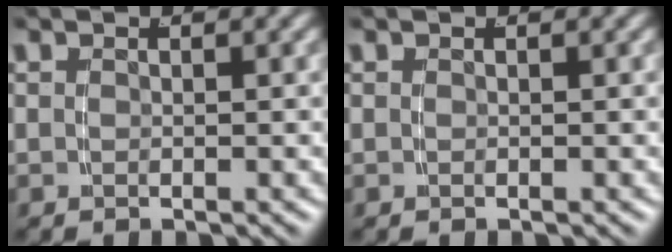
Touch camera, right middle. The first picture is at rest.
{"total": 0.0}